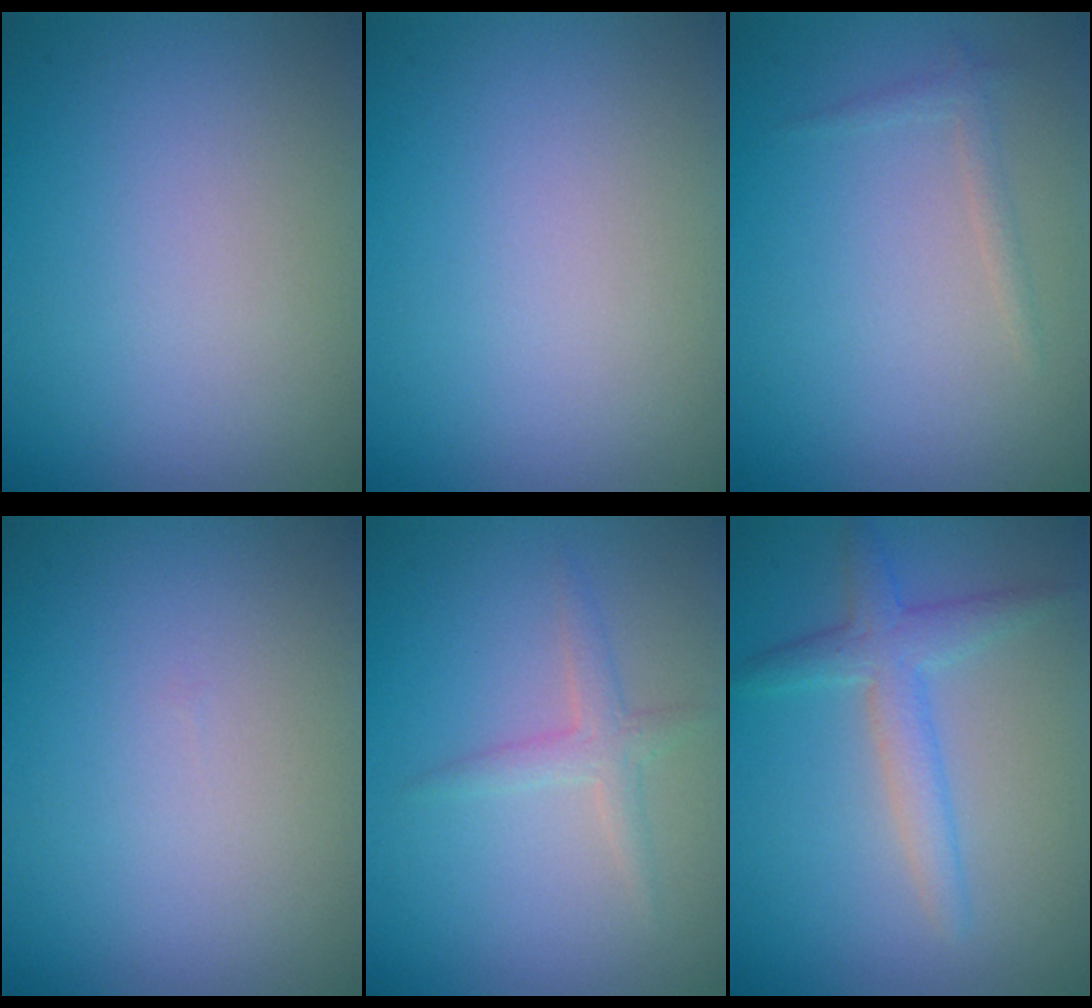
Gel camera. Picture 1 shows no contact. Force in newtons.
{"total": 0.0}
{"total": 1.0, "press": 1.0, "slide": 0.0}
{"total": 0.0}
{"total": 1.8, "press": 1.8, "slide": 0.1}
{"total": 3.1, "press": 3.1, "slide": 0.1}